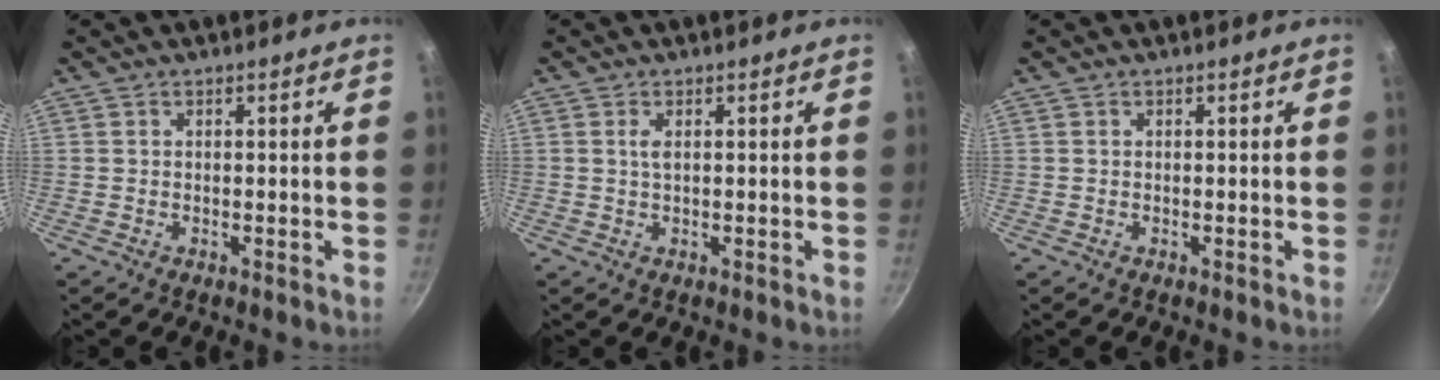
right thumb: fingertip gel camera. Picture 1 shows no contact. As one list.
[{"total": 1.3, "force": [0.4, 0.5, 1.2], "torque": [-0.022, -0.001, 0.008]}, {"total": 0.0}]